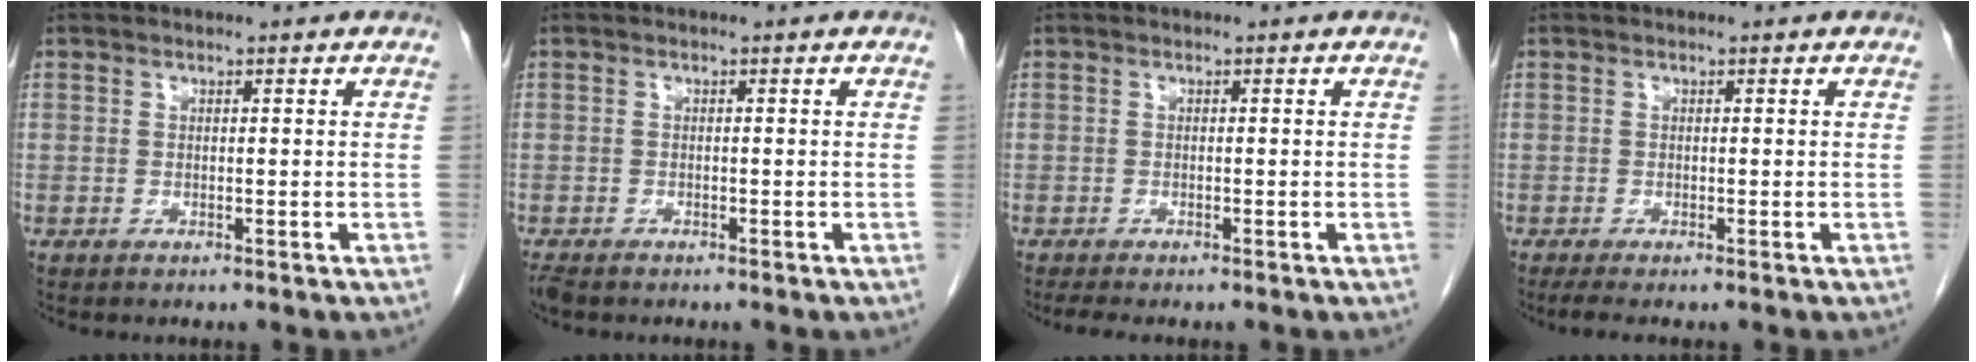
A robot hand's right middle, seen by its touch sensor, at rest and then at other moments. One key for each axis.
{"total": 2.3, "fx": -1.9, "fy": 1.0, "fz": 1.0, "tx": -0.023, "ty": -0.007, "tz": -0.030}
{"total": 2.1, "fx": -1.7, "fy": 0.4, "fz": 1.1, "tx": -0.025, "ty": -0.009, "tz": -0.023}
{"total": 1.5, "fx": -1.1, "fy": 0.0, "fz": 1.0, "tx": -0.026, "ty": -0.007, "tz": -0.022}